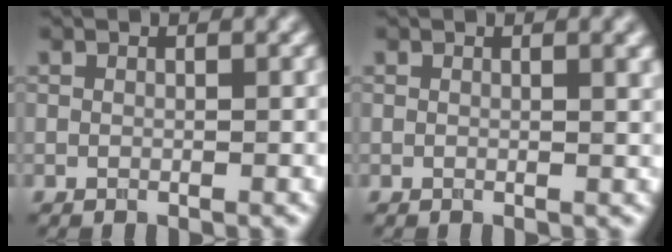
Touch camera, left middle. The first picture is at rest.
{"total": 1.6, "force": [0.7, 0.5, 1.3], "torque": [-0.010, 0.002, 0.007]}